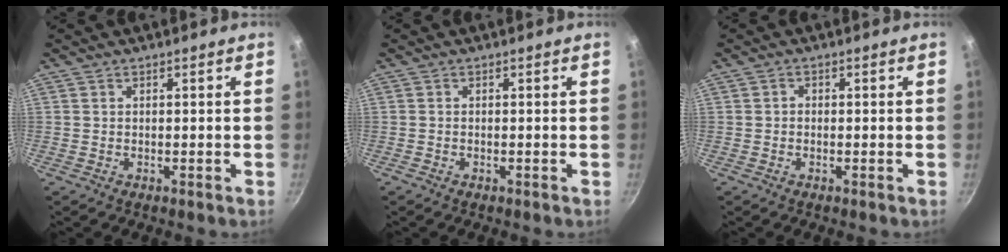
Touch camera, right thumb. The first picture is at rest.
{"total": 0.0}
{"total": 0.9, "force": [-0.2, 0.7, 0.4], "torque": [-0.006, 0.005, -0.005]}